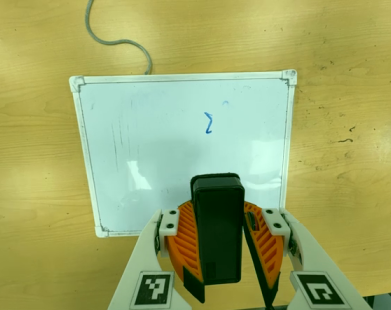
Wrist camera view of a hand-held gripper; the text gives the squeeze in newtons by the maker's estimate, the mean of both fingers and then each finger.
{"total": 7.9, "left": 8.6, "right": 7.2}